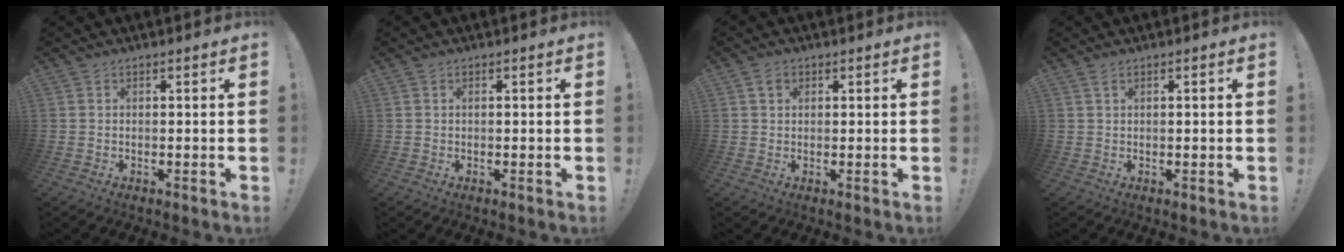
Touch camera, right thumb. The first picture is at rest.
{"total": 0.0}
{"total": 2.5, "force": [1.2, 1.8, 1.4], "torque": [-0.014, 0.001, 0.020]}
{"total": 1.2, "force": [0.6, -0.1, 1.0], "torque": [-0.019, -0.002, 0.010]}